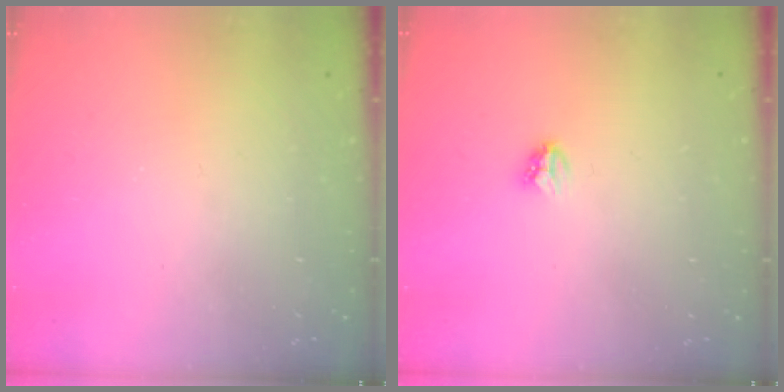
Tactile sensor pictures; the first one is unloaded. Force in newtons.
{"total": 2.8, "press": 2.8, "slide": 0.3}